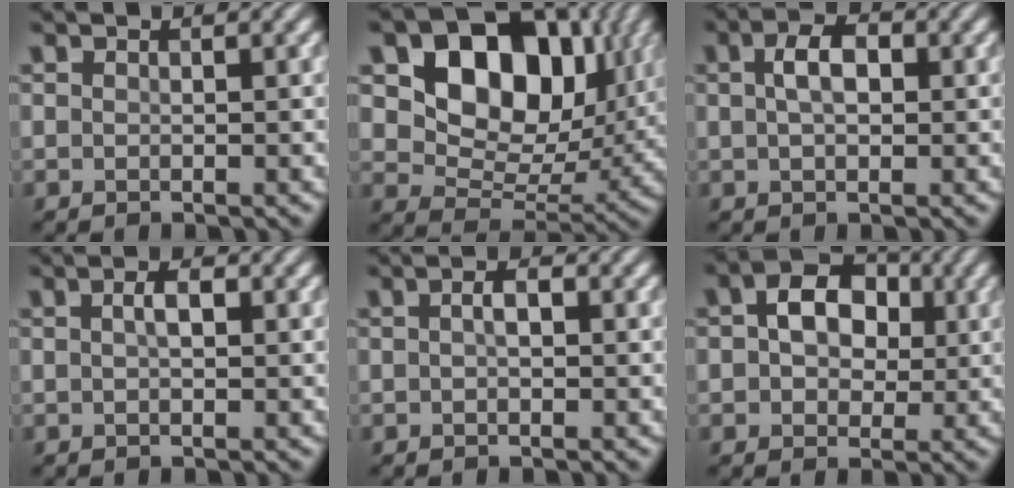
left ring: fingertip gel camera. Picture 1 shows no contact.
{"total": 12.7, "force": [4.2, 8.6, 8.4], "torque": [-0.128, -0.002, 0.074]}
{"total": 3.3, "force": [0.7, 1.9, 2.6], "torque": [-0.050, 0.007, 0.009]}
{"total": 1.7, "force": [0.3, 0.7, 1.5], "torque": [-0.028, 0.004, 0.003]}
{"total": 1.6, "force": [0.2, 0.7, 1.4], "torque": [-0.024, 0.001, 0.001]}
{"total": 6.3, "force": [1.3, 4.5, 4.2], "torque": [-0.073, 0.015, 0.001]}